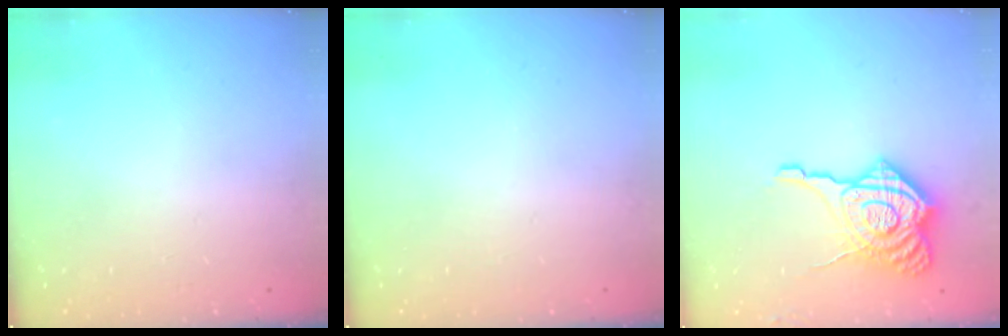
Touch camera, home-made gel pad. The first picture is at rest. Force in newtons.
{"total": 0.0}
{"total": 16.3, "press": 16.2, "slide": 1.8}